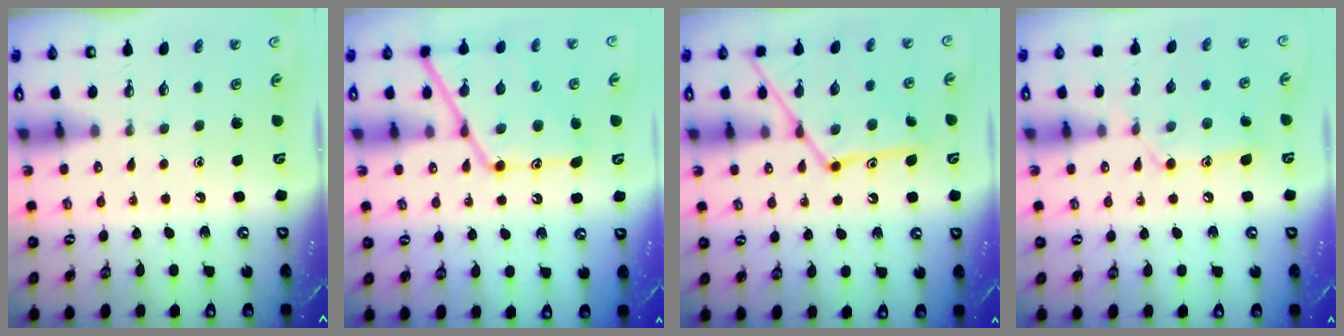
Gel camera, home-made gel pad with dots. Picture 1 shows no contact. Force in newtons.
{"total": 17.4, "press": 17.4, "slide": 1.6}
{"total": 15.7, "press": 15.6, "slide": 1.2}
{"total": 12.8, "press": 12.7, "slide": 0.7}